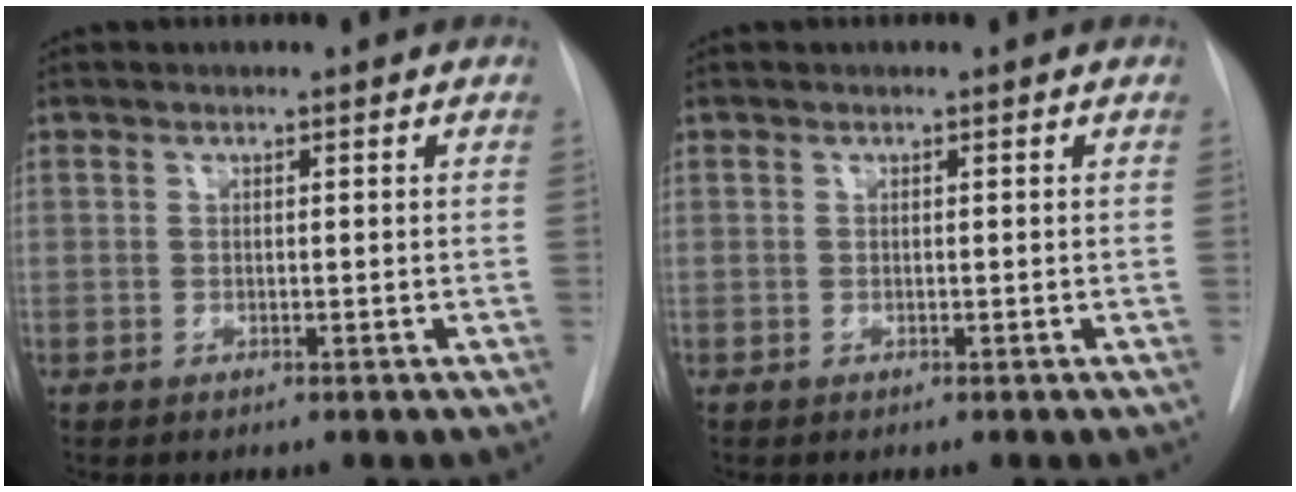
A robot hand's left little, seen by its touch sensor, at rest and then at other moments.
{"total": 0.0}